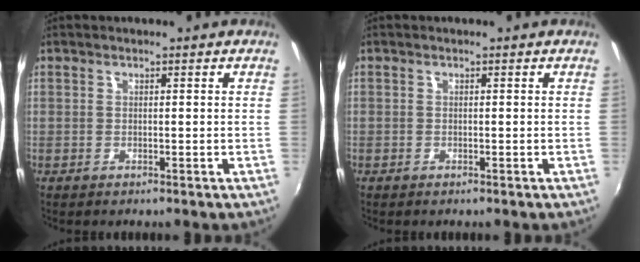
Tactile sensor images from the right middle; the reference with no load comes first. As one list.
[{"total": 0.0}]